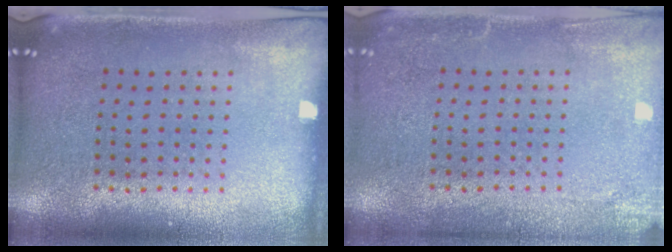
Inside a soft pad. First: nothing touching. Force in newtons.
{"total": 2.3, "press": 2.3, "slide": 0.3}